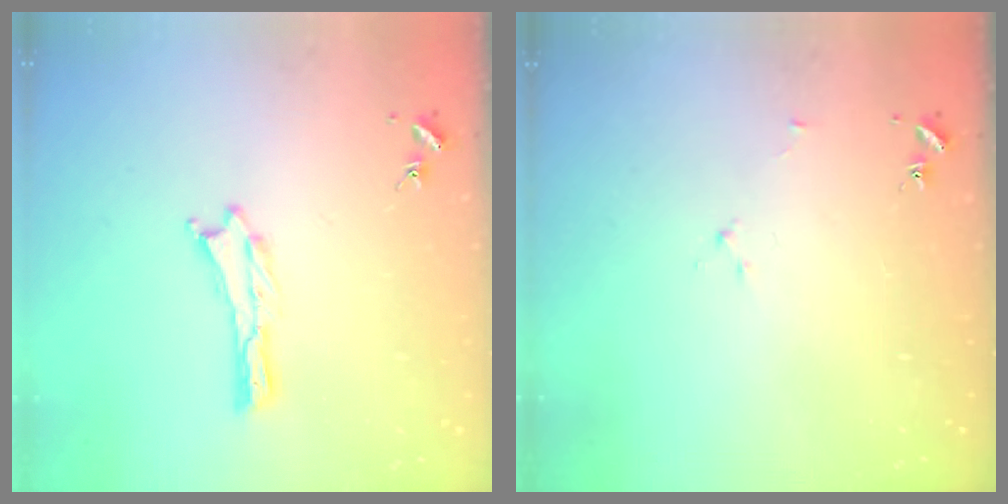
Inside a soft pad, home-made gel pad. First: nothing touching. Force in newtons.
{"total": 1.9, "press": 1.9, "slide": 0.3}